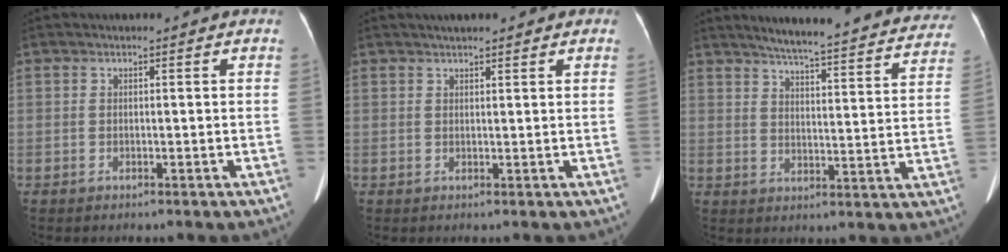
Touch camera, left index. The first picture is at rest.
{"total": 3.1, "force": [2.4, 0.7, 1.8], "torque": [-0.024, 0.019, 0.034]}
{"total": 26.5, "force": [24.1, 3.2, 10.6], "torque": [-0.145, -0.045, 0.288]}